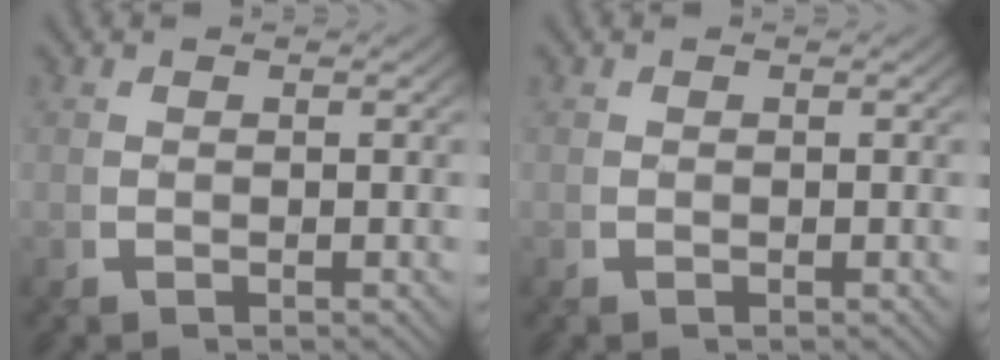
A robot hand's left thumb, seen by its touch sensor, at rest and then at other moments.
{"total": 0.0}